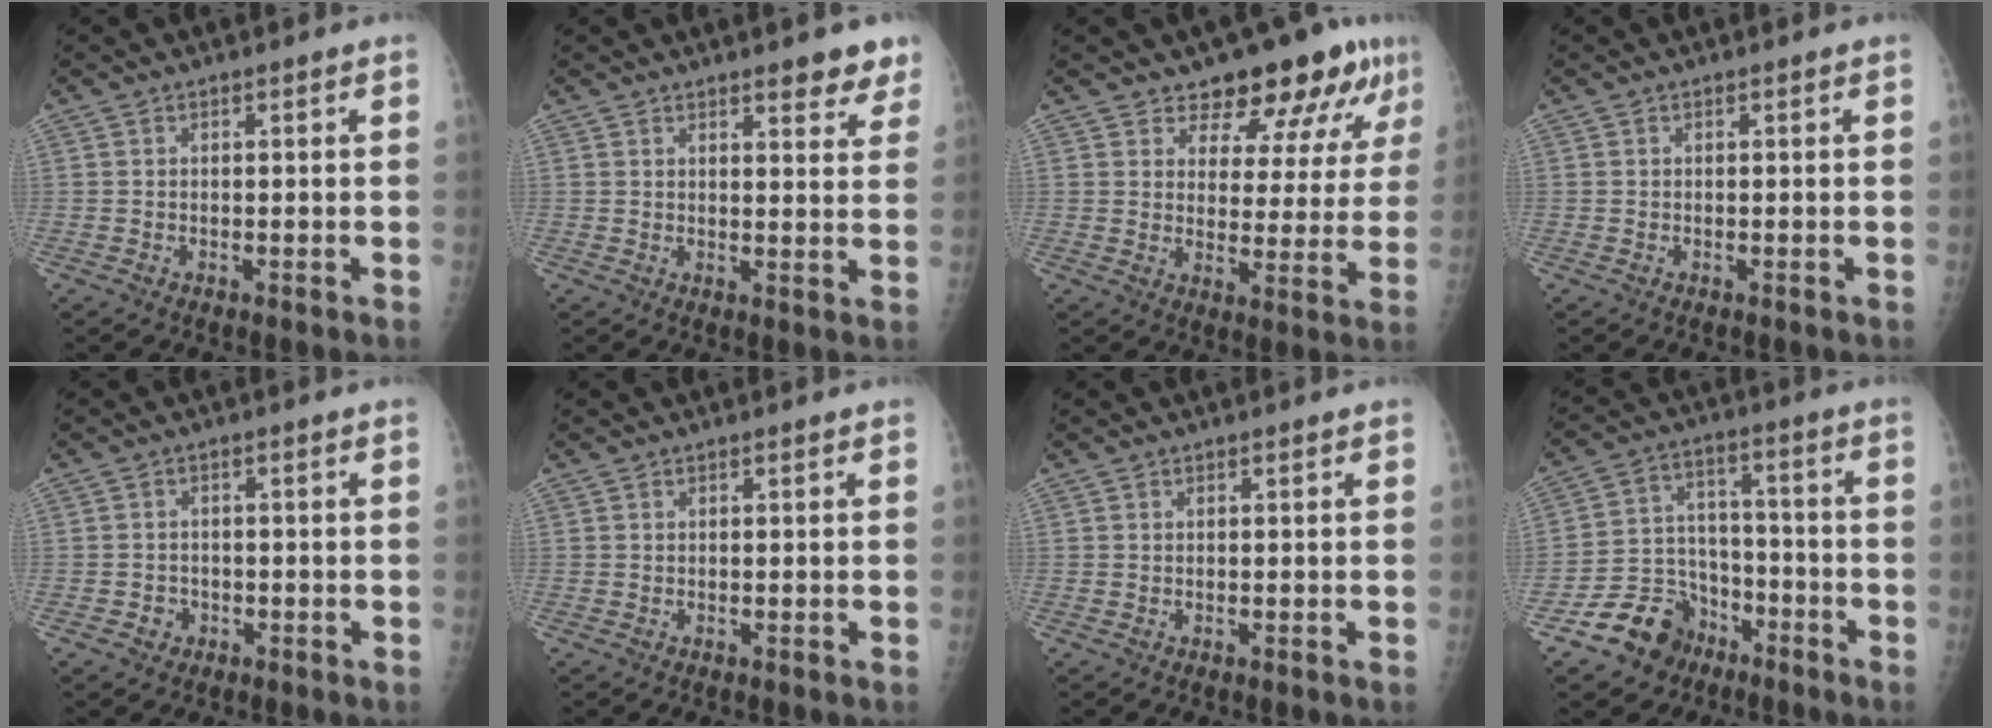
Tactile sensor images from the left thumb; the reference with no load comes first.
{"total": 5.9, "force": [4.4, 1.9, 3.4], "torque": [-0.016, -0.023, 0.049]}
{"total": 12.3, "force": [9.4, 5.5, 5.8], "torque": [-0.032, -0.056, 0.117]}
{"total": 0.0}
{"total": 2.3, "force": [-1.0, 2.0, 0.4], "torque": [0.002, 0.009, -0.017]}
{"total": 0.0}
{"total": 0.0}
{"total": 11.7, "force": [-7.2, 8.6, 3.2], "torque": [-0.023, 0.071, -0.123]}